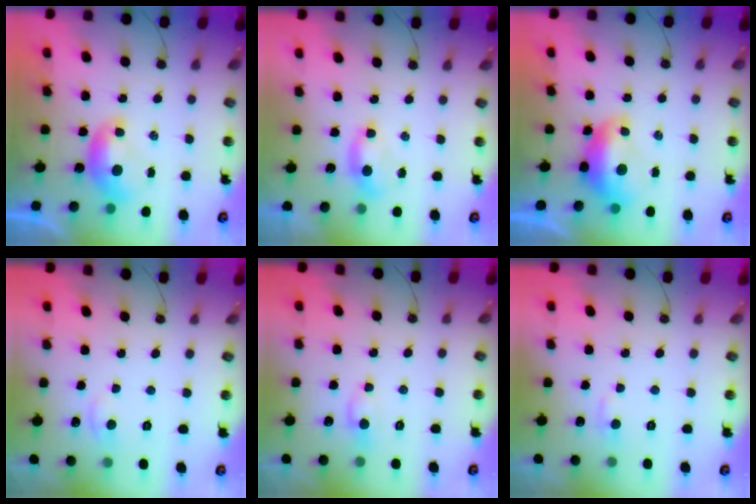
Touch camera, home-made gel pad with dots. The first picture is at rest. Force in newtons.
{"total": 0.7, "press": 0.5, "slide": 0.5}
{"total": 2.2, "press": 2.1, "slide": 0.8}
{"total": 1.0, "press": 0.5, "slide": 0.9}
{"total": 2.7, "press": 2.7, "slide": 0.6}
{"total": 1.4, "press": 1.2, "slide": 0.8}